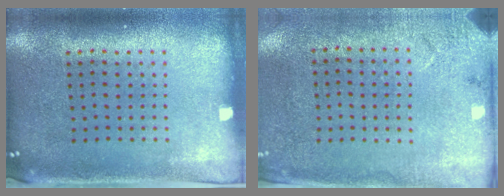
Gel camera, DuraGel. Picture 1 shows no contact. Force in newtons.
{"total": 2.8, "press": 2.2, "slide": 1.6}